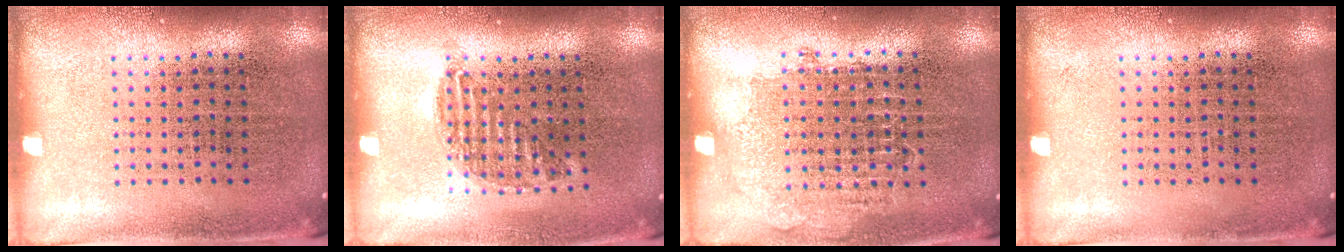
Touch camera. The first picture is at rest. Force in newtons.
{"total": 0.9, "press": 0.8, "slide": 0.5}
{"total": 0.8, "press": 0.8, "slide": 0.3}
{"total": 0.0}